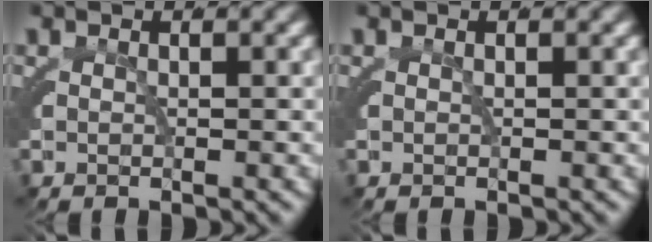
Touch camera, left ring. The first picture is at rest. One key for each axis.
{"total": 0.0}